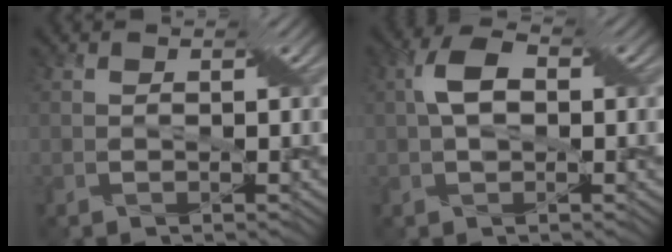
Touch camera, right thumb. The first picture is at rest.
{"total": 5.2, "force": [0.6, 3.0, 4.2], "torque": [-0.087, 0.011, 0.005]}